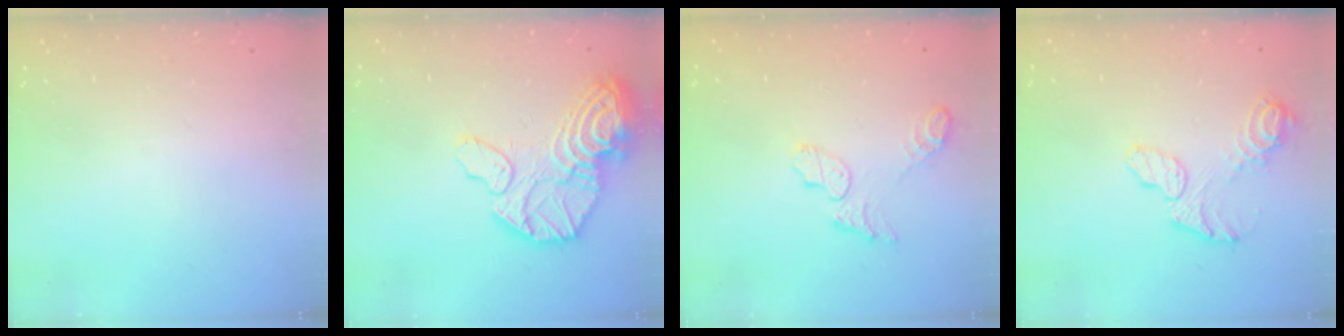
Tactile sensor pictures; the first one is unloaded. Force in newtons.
{"total": 20.9, "press": 20.8, "slide": 2.2}
{"total": 7.5, "press": 7.5, "slide": 0.3}
{"total": 10.3, "press": 10.3, "slide": 0.9}